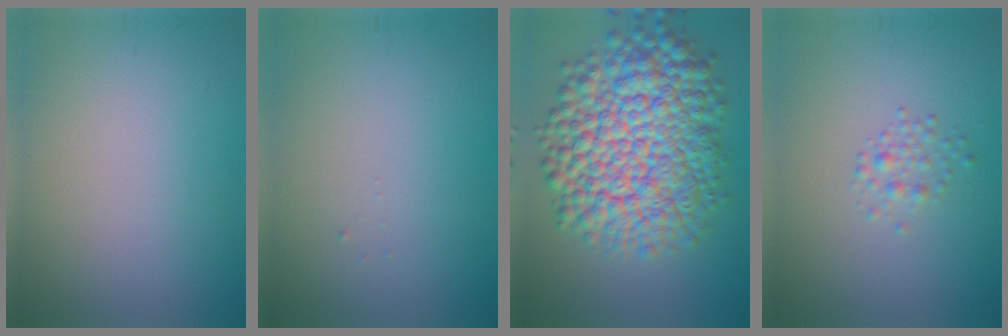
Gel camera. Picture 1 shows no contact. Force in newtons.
{"total": 0.0}
{"total": 13.6, "press": 13.6, "slide": 0.4}
{"total": 1.3, "press": 1.3, "slide": 0.0}